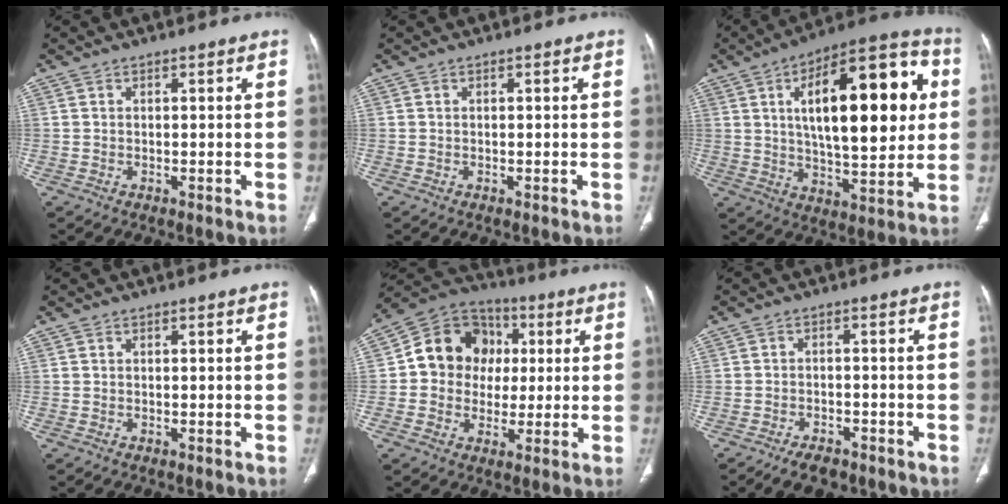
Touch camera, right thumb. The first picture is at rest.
{"total": 0.0}
{"total": 25.7, "force": [5.3, 10.3, 23.0], "torque": [-0.310, 0.002, 0.070]}
{"total": 0.0}
{"total": 13.9, "force": [1.5, 12.3, 6.2], "torque": [-0.061, 0.019, 0.015]}
{"total": 5.1, "force": [-3.8, 2.6, 2.3], "torque": [-0.034, 0.012, -0.057]}